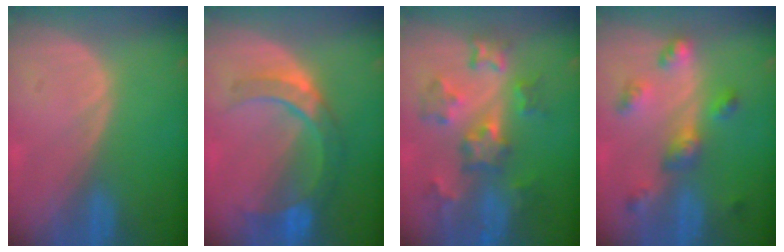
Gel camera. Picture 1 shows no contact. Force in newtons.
{"total": 7.2, "press": 7.2, "slide": 0.8}
{"total": 8.3, "press": 7.8, "slide": 2.9}
{"total": 6.5, "press": 5.8, "slide": 3.0}